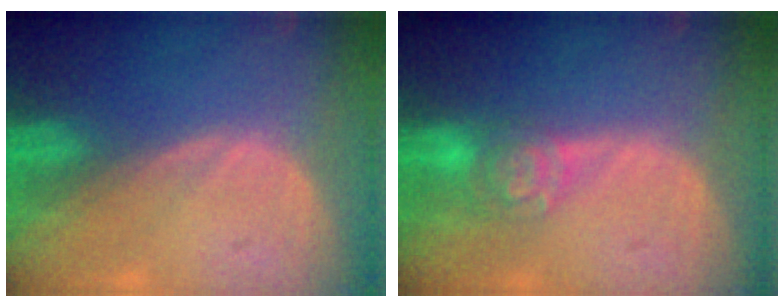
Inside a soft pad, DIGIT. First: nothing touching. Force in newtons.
{"total": 4.8, "press": 4.2, "slide": 2.3}